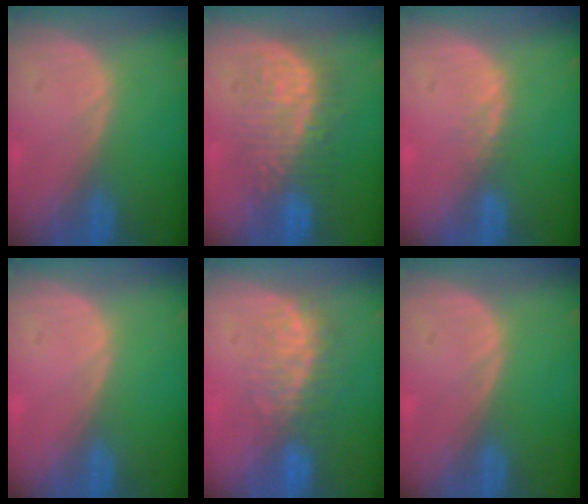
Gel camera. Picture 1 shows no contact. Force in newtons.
{"total": 9.1, "press": 9.0, "slide": 1.6}
{"total": 1.4, "press": 1.4, "slide": 0.3}
{"total": 0.0}
{"total": 7.5, "press": 7.0, "slide": 2.8}
{"total": 0.0}